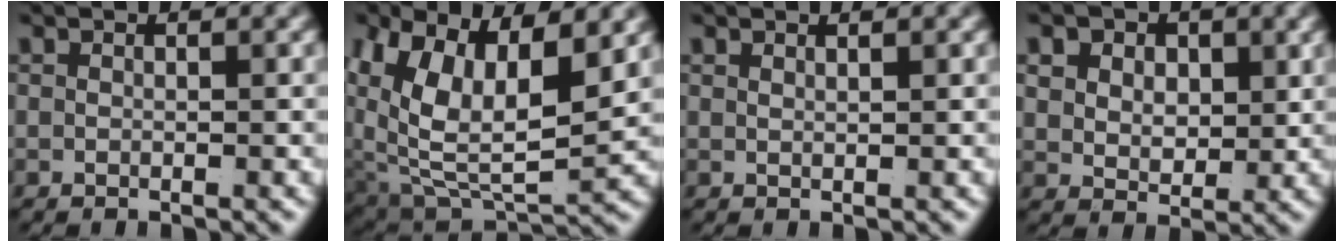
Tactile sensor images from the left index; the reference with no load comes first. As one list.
[{"total": 10.9, "force": [1.1, 7.1, 8.1], "torque": [-0.179, -0.047, 0.043]}, {"total": 1.0, "force": [0.7, -0.7, 0.2], "torque": [-0.003, -0.005, 0.020]}, {"total": 4.3, "force": [1.2, 3.3, 2.5], "torque": [-0.053, -0.024, 0.035]}]